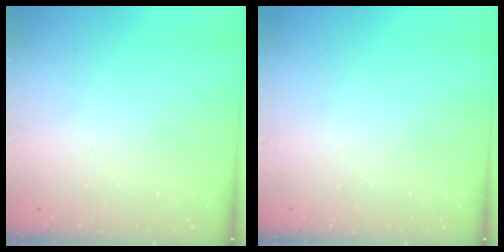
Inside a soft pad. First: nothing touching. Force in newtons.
{"total": 0.0}